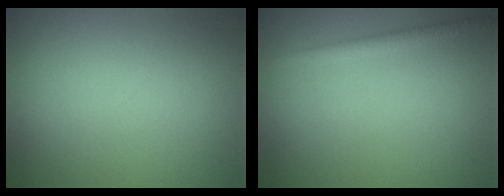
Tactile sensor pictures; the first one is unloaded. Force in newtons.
{"total": 1.7, "press": 1.7, "slide": 0.1}